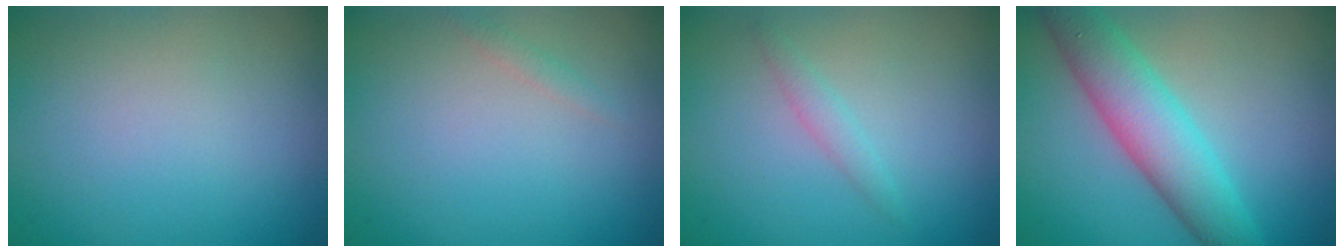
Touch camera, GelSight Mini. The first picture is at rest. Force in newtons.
{"total": 0.7, "press": 0.7, "slide": 0.1}
{"total": 1.2, "press": 1.2, "slide": 0.0}
{"total": 6.1, "press": 6.1, "slide": 0.1}